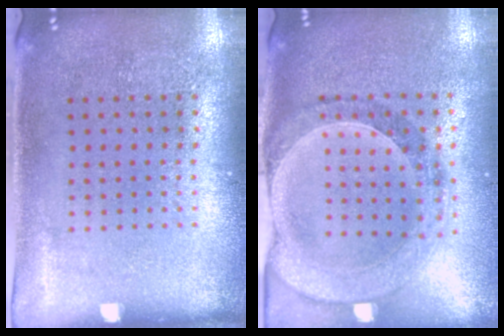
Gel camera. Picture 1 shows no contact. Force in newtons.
{"total": 1.5, "press": 1.5, "slide": 0.3}